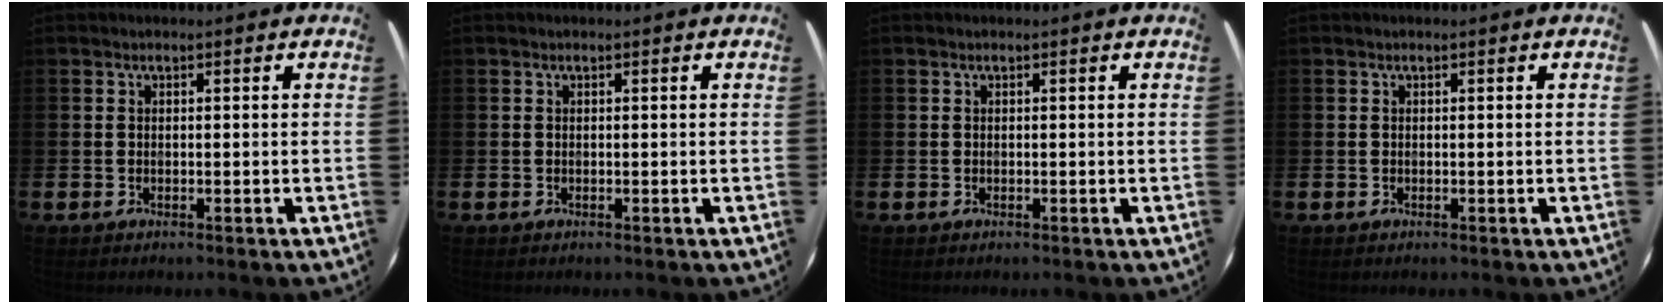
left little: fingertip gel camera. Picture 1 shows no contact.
{"total": 0.0}
{"total": 0.0}
{"total": 0.0}